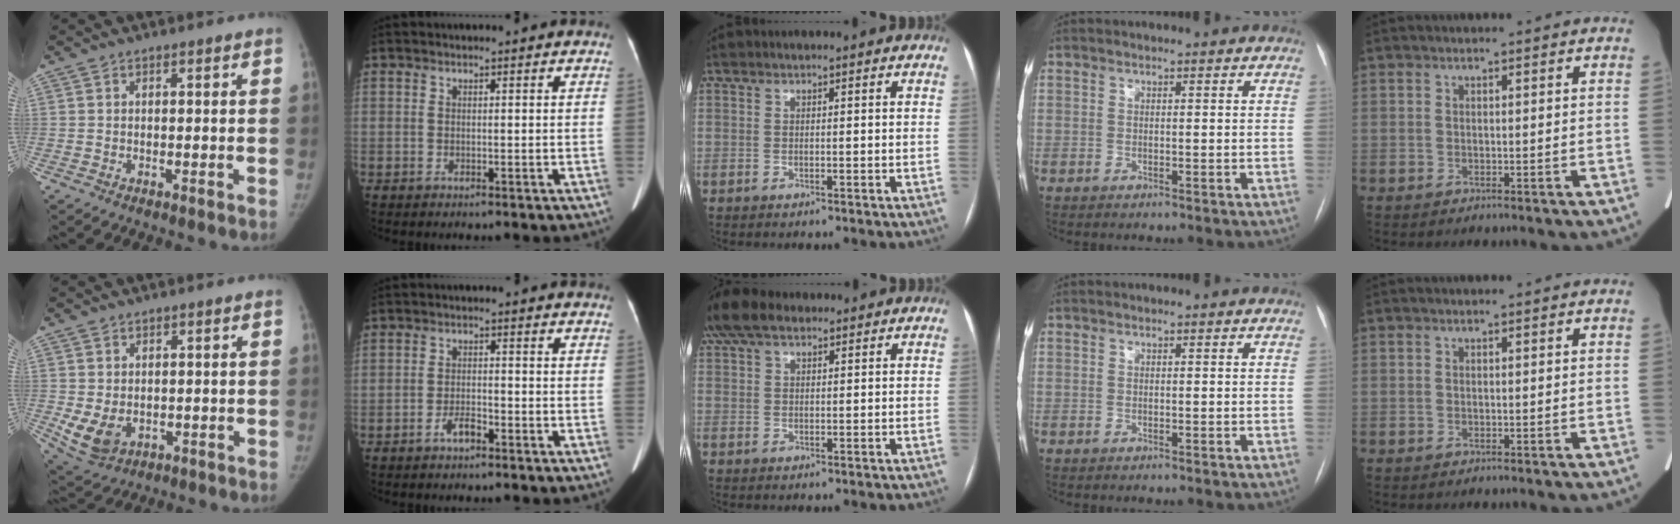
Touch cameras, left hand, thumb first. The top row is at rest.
{"thumb": {"total": 6.4, "force": [-1.0, 4.7, 4.1], "torque": [-0.070, -0.009, 0.000]}, "index": {"total": 2.6, "force": [-1.9, 0.8, 1.6], "torque": [-0.031, 0.002, -0.034]}, "middle": {"total": 6.8, "force": [5.1, 2.8, 3.5], "torque": [-0.083, 0.039, 0.100]}}